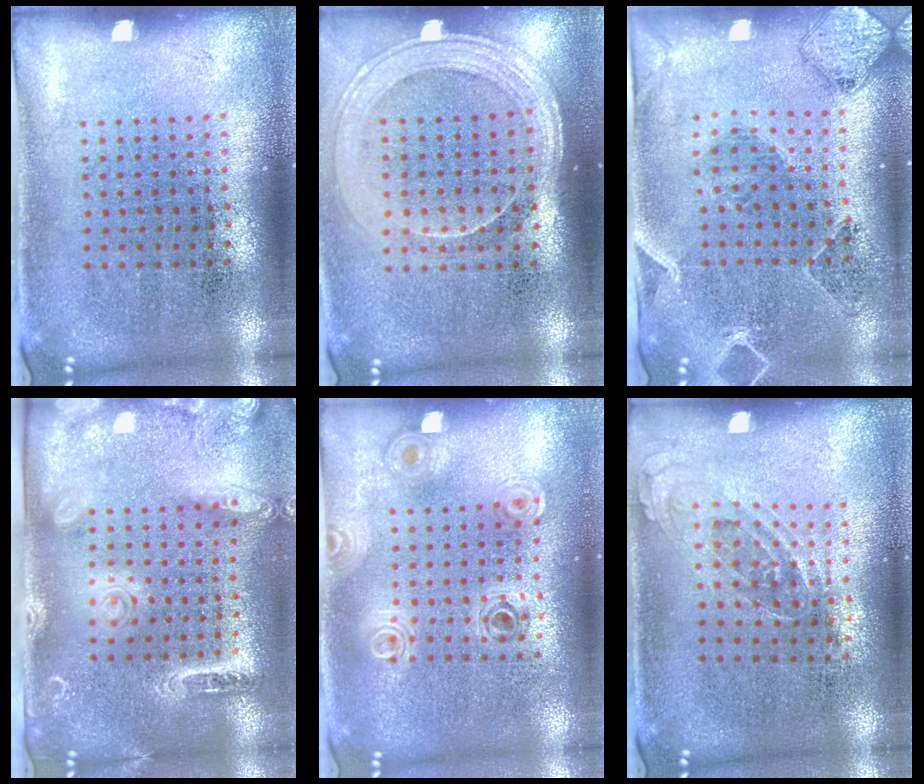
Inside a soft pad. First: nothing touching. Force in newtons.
{"total": 1.9, "press": 1.6, "slide": 1.0}
{"total": 0.6, "press": 0.5, "slide": 0.3}
{"total": 2.5, "press": 2.0, "slide": 1.5}
{"total": 0.9, "press": 0.9, "slide": 0.1}
{"total": 0.7, "press": 0.5, "slide": 0.4}